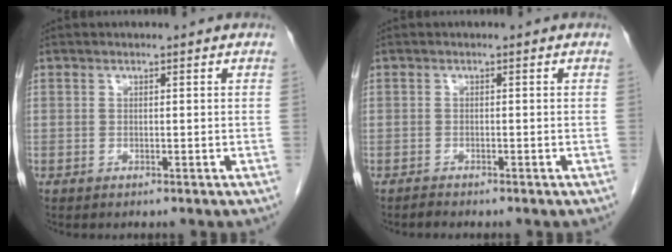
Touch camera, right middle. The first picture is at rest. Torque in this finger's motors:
{"motor_torque": [0.17, 0.03, 0.02, 0.01]}